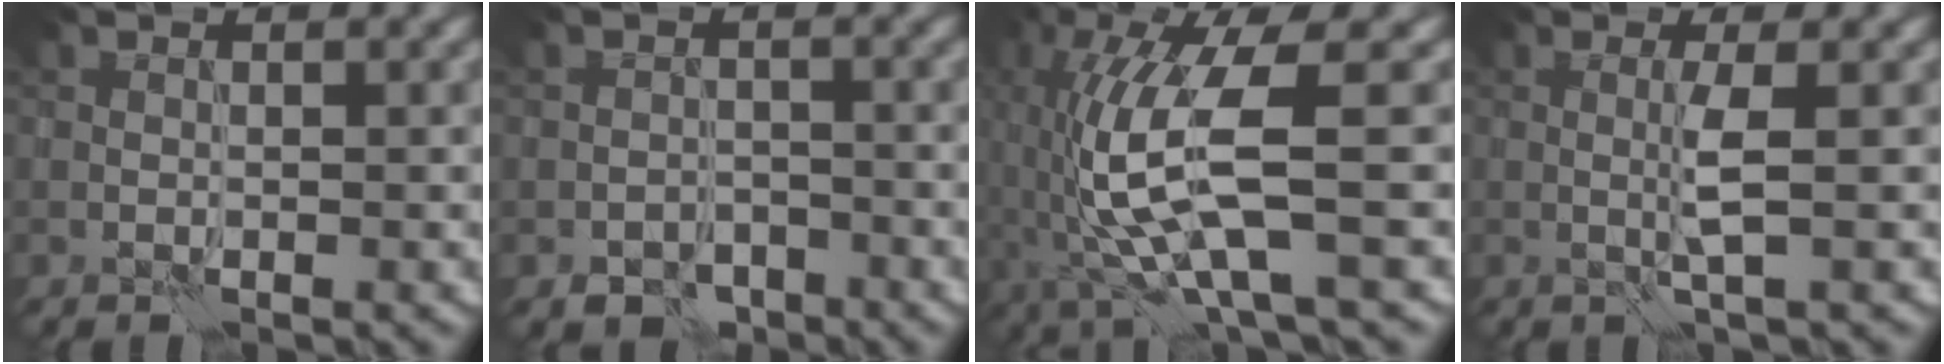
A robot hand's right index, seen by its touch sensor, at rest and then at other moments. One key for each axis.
{"total": 2.6, "fx": -1.9, "fy": 1.6, "fz": 0.9, "tx": -0.007, "ty": 0.000, "tz": -0.036}
{"total": 9.4, "fx": -1.6, "fy": 2.0, "fz": 9.0, "tx": -0.197, "ty": -0.001, "tz": -0.027}
{"total": 2.1, "fx": 0.1, "fy": -0.1, "fz": 2.1, "tx": -0.048, "ty": -0.001, "tz": -0.001}